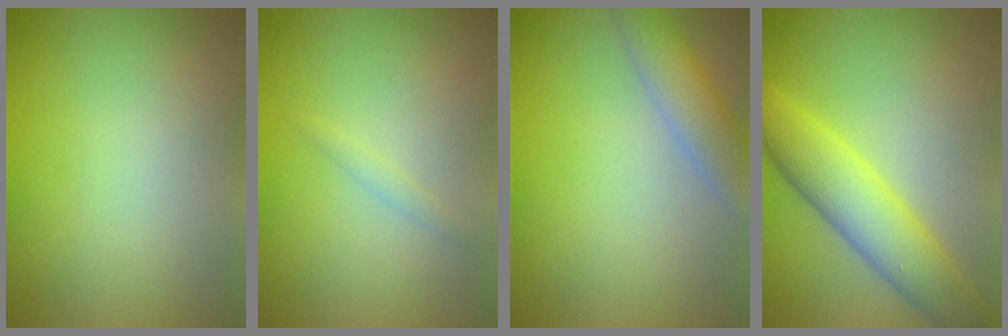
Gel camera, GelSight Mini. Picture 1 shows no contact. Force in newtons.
{"total": 0.8, "press": 0.8, "slide": 0.1}
{"total": 3.8, "press": 3.8, "slide": 0.3}
{"total": 6.2, "press": 6.2, "slide": 0.1}